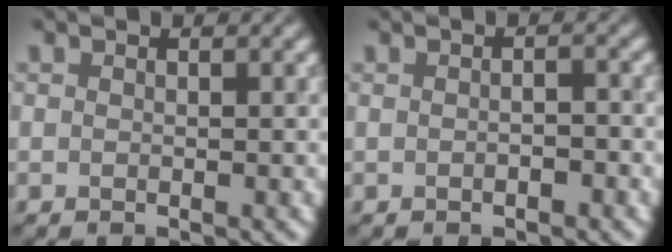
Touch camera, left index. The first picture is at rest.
{"total": 1.1, "force": [-0.4, 0.4, 0.9], "torque": [-0.013, -0.002, -0.006]}